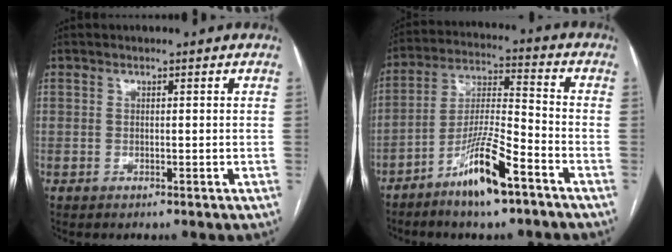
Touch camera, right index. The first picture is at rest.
{"total": 10.9, "force": [-6.7, 1.1, 8.6], "torque": [-0.168, -0.009, -0.126]}